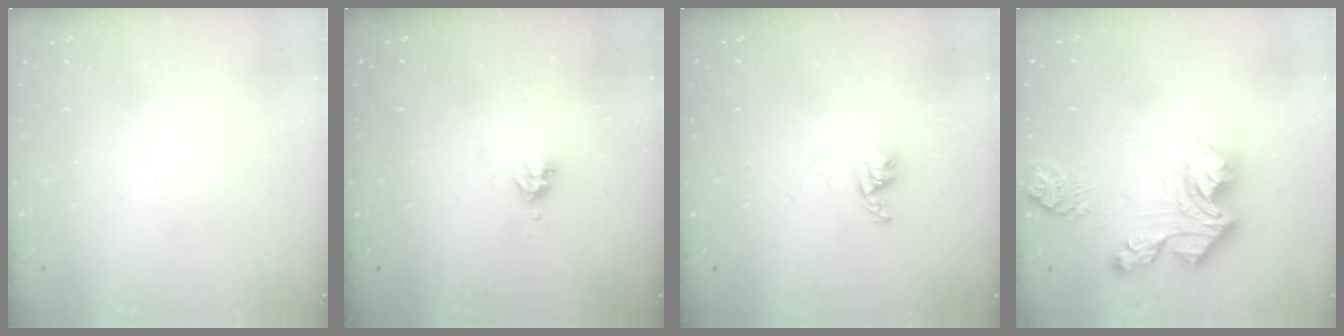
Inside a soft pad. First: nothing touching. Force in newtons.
{"total": 4.3, "press": 4.2, "slide": 0.5}
{"total": 3.5, "press": 3.4, "slide": 0.5}
{"total": 14.6, "press": 14.5, "slide": 1.3}